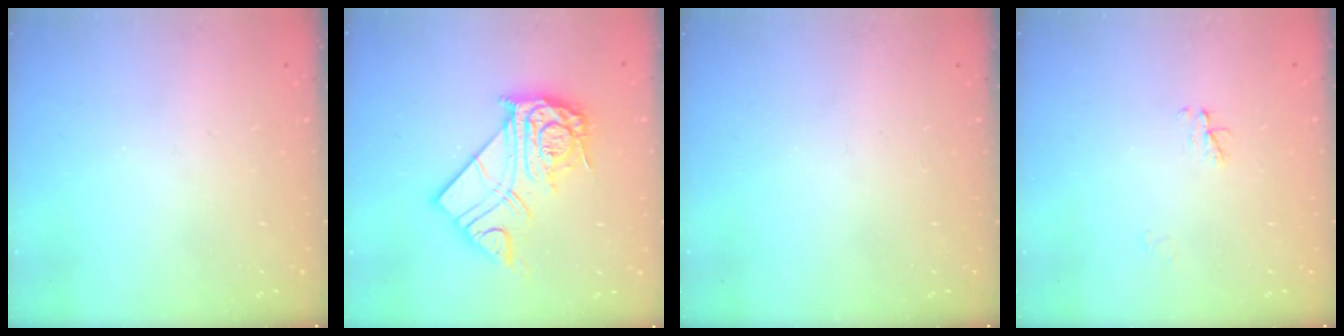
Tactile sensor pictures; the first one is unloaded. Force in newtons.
{"total": 17.4, "press": 17.3, "slide": 1.7}
{"total": 0.0}
{"total": 3.0, "press": 3.0, "slide": 0.4}